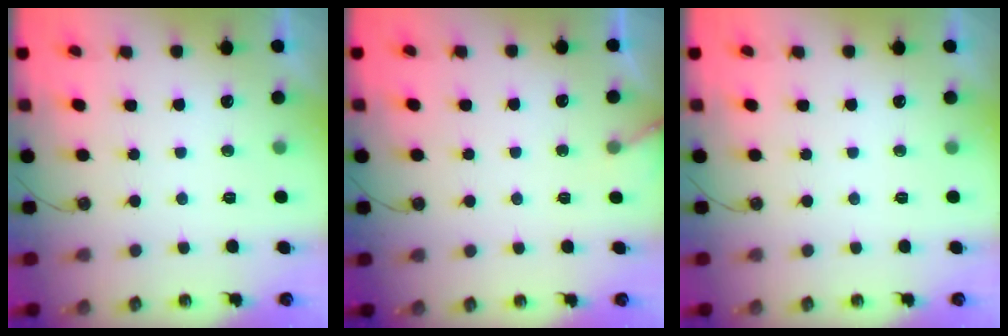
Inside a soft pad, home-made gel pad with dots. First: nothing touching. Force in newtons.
{"total": 4.2, "press": 4.2, "slide": 0.3}
{"total": 0.0}